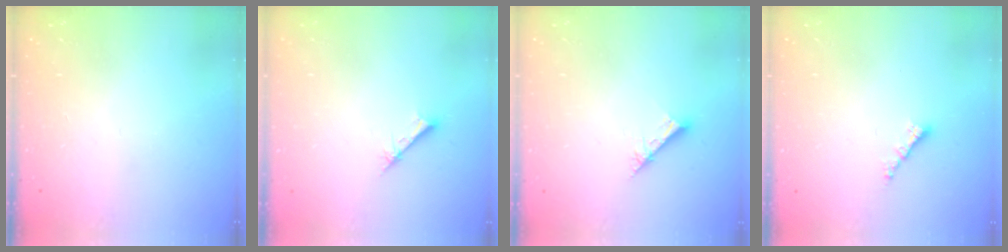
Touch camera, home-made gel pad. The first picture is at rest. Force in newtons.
{"total": 1.7, "press": 1.7, "slide": 0.2}
{"total": 3.1, "press": 3.1, "slide": 0.3}
{"total": 2.0, "press": 2.0, "slide": 0.4}